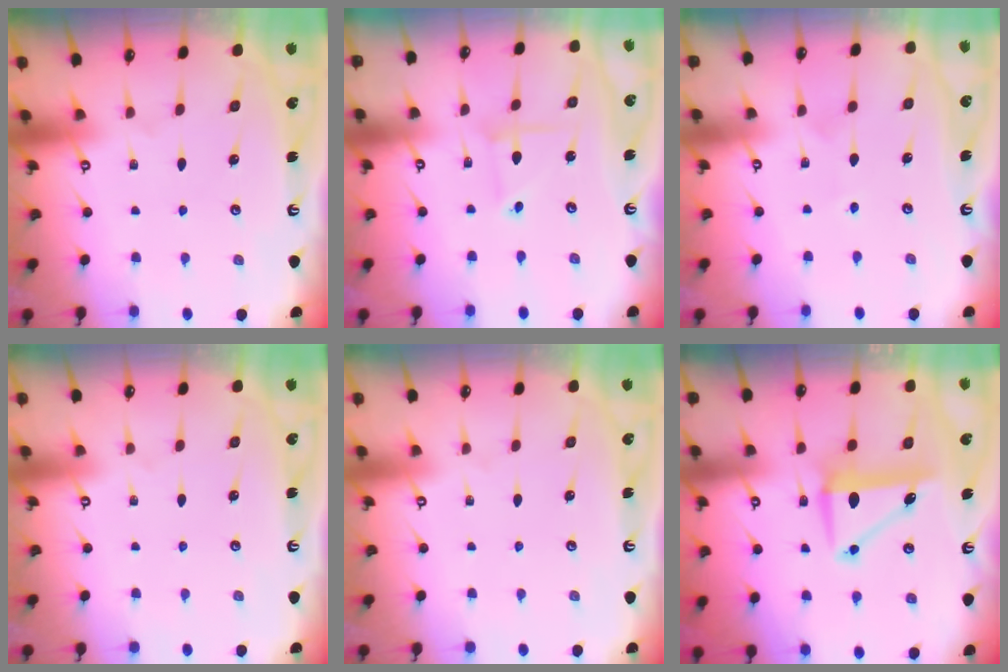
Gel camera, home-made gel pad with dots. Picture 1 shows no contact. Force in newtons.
{"total": 3.2, "press": 3.2, "slide": 0.3}
{"total": 2.5, "press": 2.3, "slide": 0.9}
{"total": 0.0}
{"total": 0.0}
{"total": 8.1, "press": 7.8, "slide": 2.2}